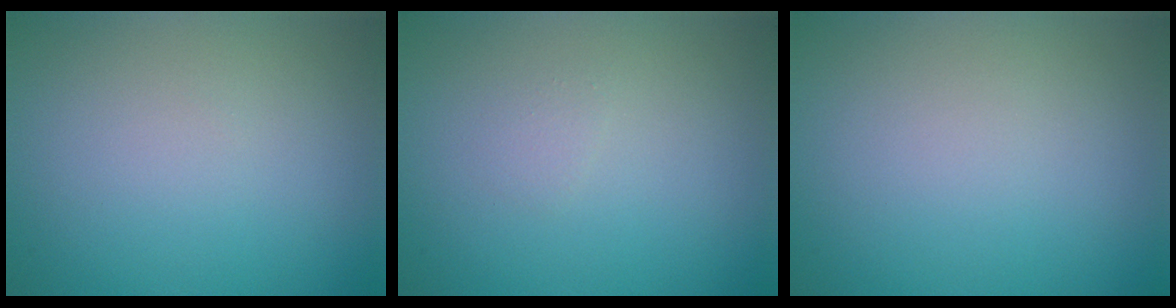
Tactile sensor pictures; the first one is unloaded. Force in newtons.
{"total": 0.6, "press": 0.6, "slide": 0.0}
{"total": 0.0}